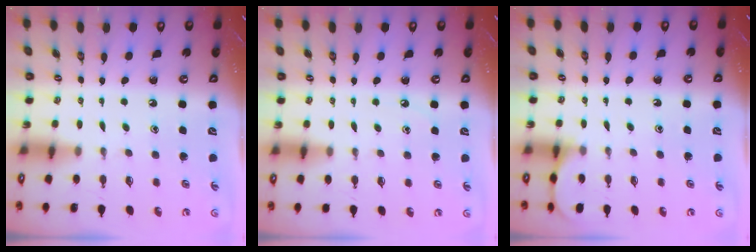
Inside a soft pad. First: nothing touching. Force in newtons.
{"total": 3.8, "press": 3.7, "slide": 0.5}
{"total": 4.9, "press": 4.9, "slide": 0.5}